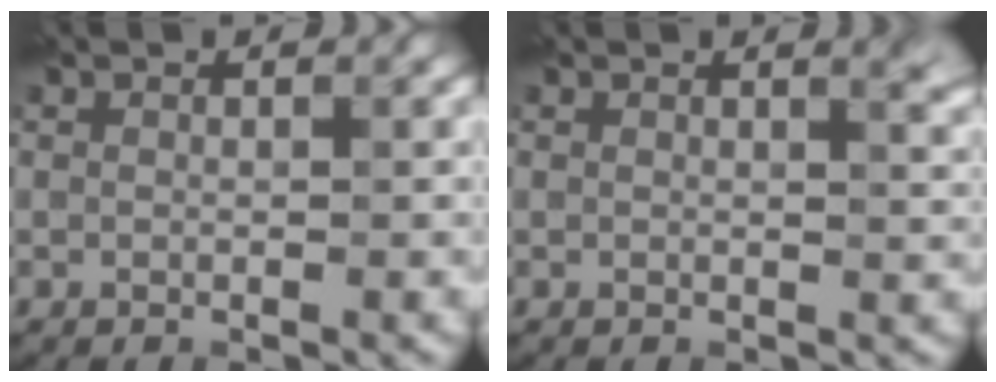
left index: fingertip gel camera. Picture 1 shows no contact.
{"total": 2.2, "force": [1.4, 0.8, 1.6], "torque": [-0.004, 0.004, 0.016]}